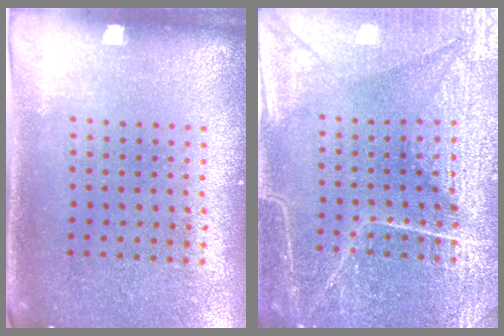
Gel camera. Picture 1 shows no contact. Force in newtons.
{"total": 4.2, "press": 4.2, "slide": 0.3}